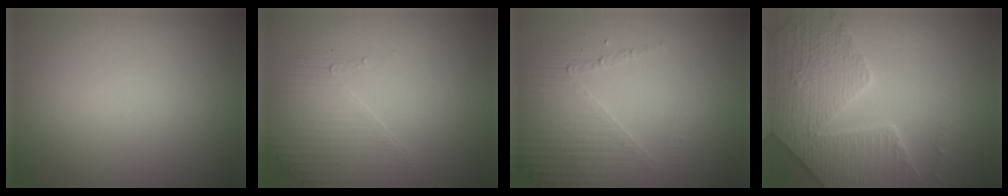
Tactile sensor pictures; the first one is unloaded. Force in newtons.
{"total": 1.8, "press": 1.2, "slide": 1.3}
{"total": 4.9, "press": 3.2, "slide": 3.7}
{"total": 8.6, "press": 6.2, "slide": 5.9}